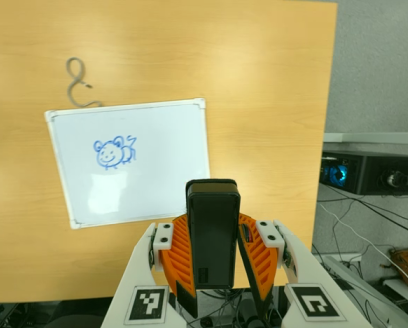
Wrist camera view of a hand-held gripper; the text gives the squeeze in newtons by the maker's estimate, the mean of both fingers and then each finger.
{"total": 8.8, "left": 7.0, "right": 10.6}